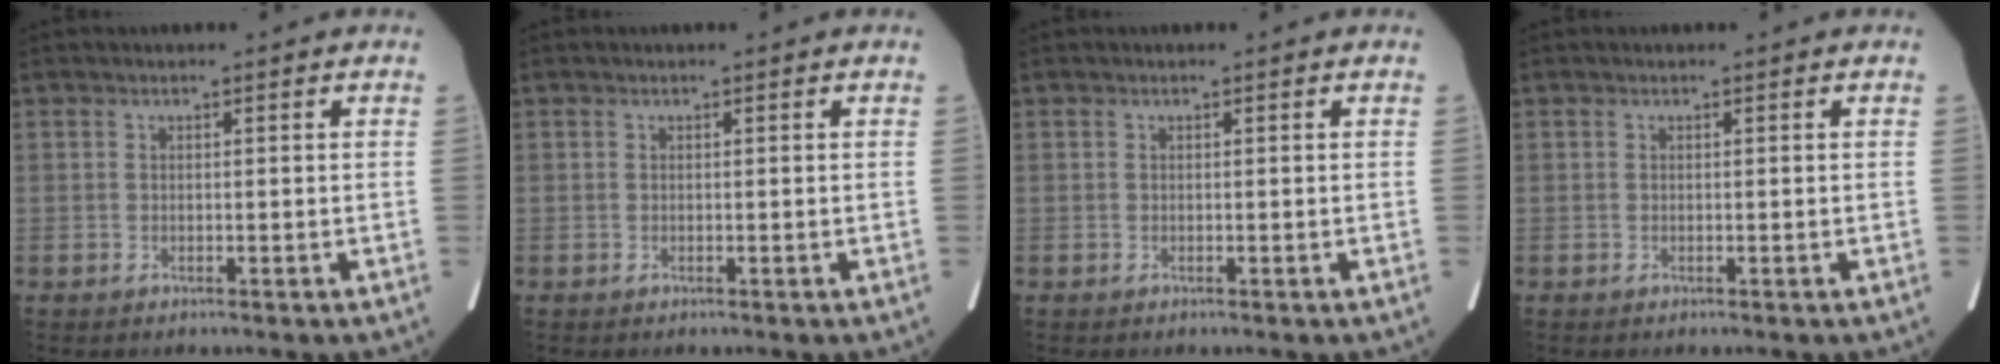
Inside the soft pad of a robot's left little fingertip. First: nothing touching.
{"total": 0.0}
{"total": 0.0}
{"total": 0.0}